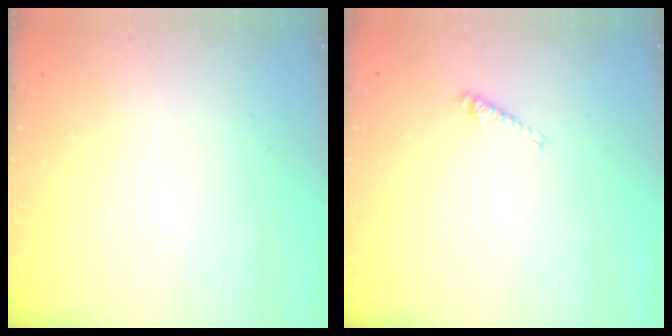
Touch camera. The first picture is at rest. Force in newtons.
{"total": 3.6, "press": 3.5, "slide": 0.4}